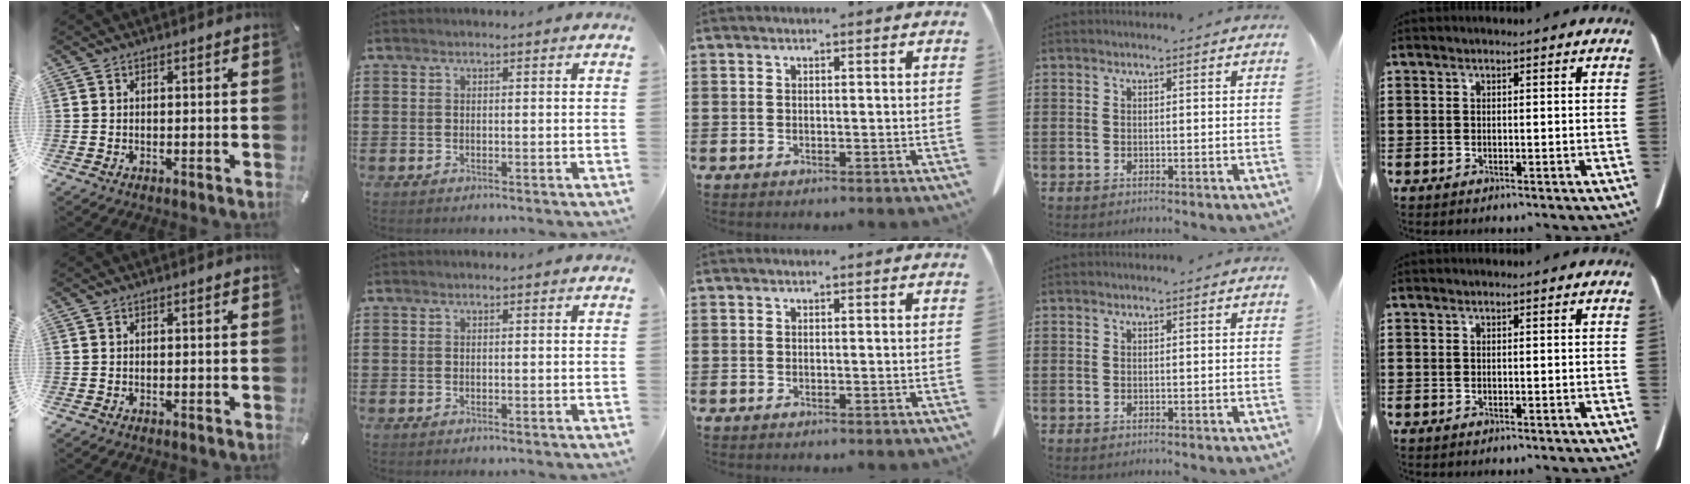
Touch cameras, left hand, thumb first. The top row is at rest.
{}